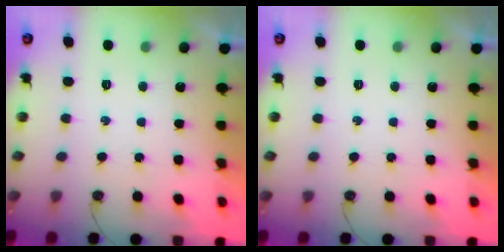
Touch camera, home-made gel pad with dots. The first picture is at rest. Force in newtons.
{"total": 0.0}